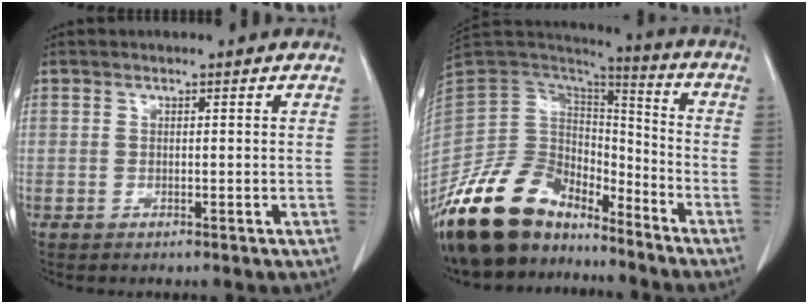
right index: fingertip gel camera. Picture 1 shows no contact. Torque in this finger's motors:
{"motor_torque": [0.04, -0.20, 0.19, -0.06]}